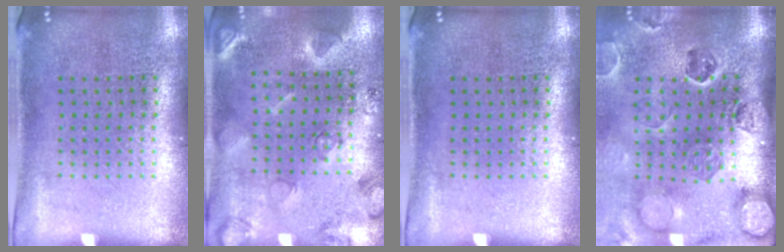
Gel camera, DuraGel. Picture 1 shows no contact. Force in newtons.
{"total": 2.3, "press": 2.2, "slide": 0.4}
{"total": 0.0}
{"total": 2.9, "press": 2.7, "slide": 0.9}